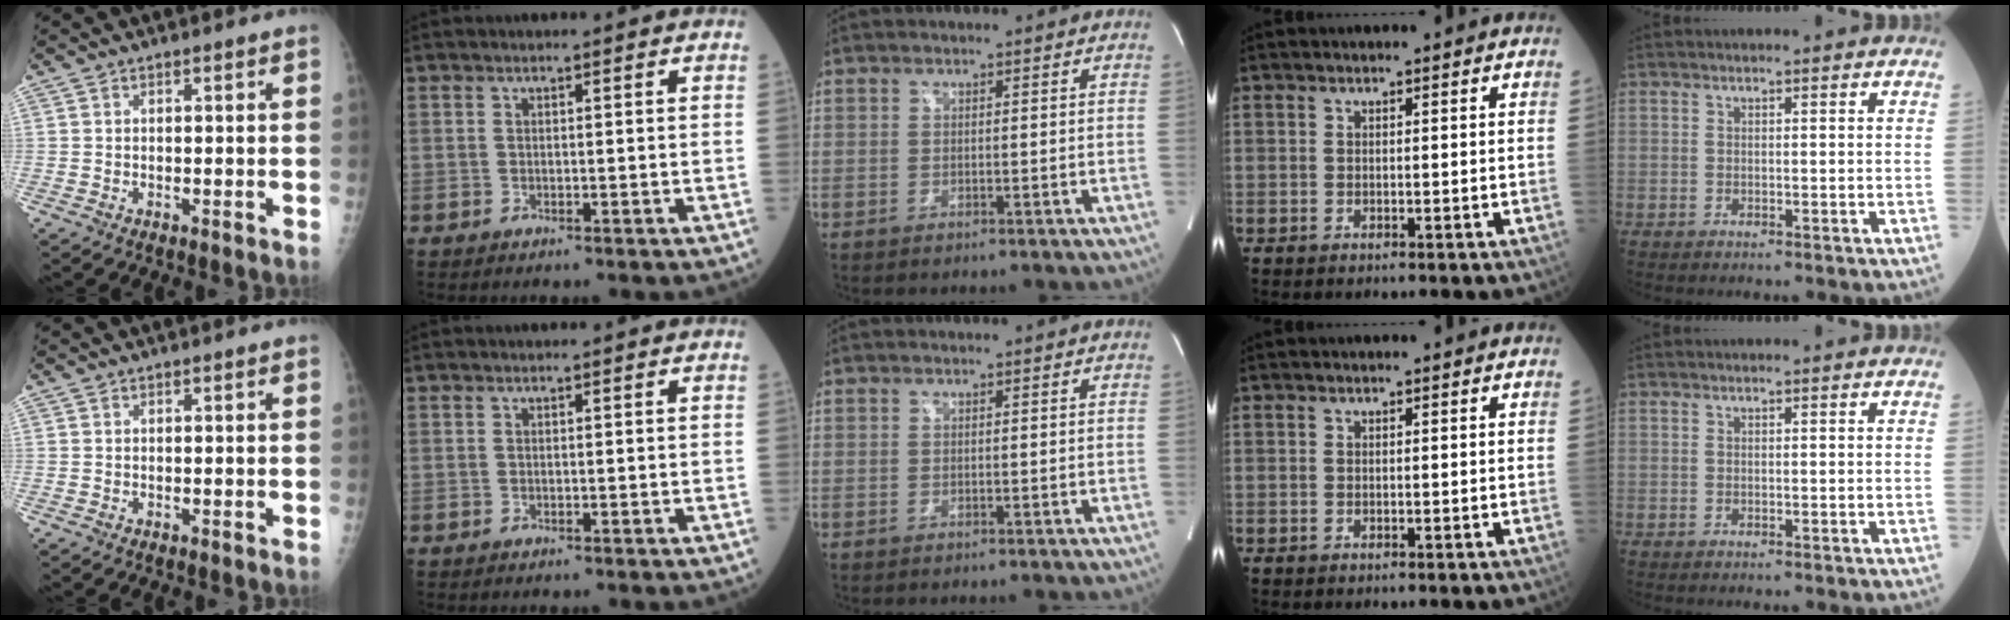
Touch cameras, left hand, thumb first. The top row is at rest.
{}